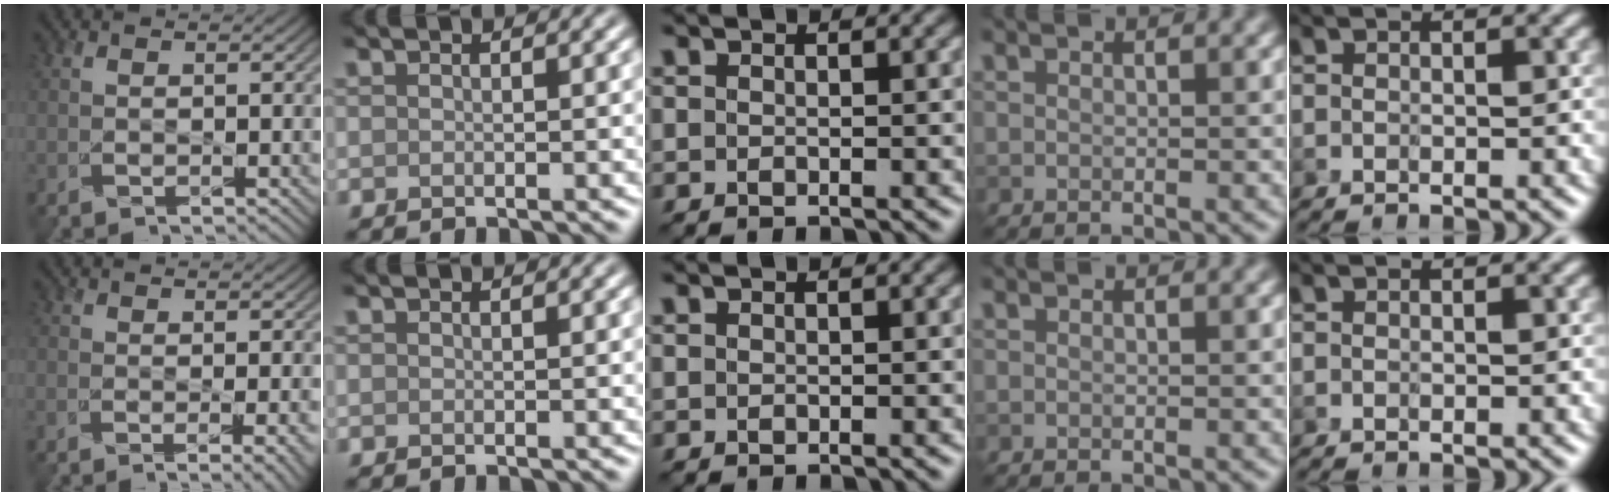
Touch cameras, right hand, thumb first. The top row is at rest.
{"thumb": {"total": 5.1, "force": [-2.2, 1.6, 4.3], "torque": [-0.045, -0.001, -0.028]}}